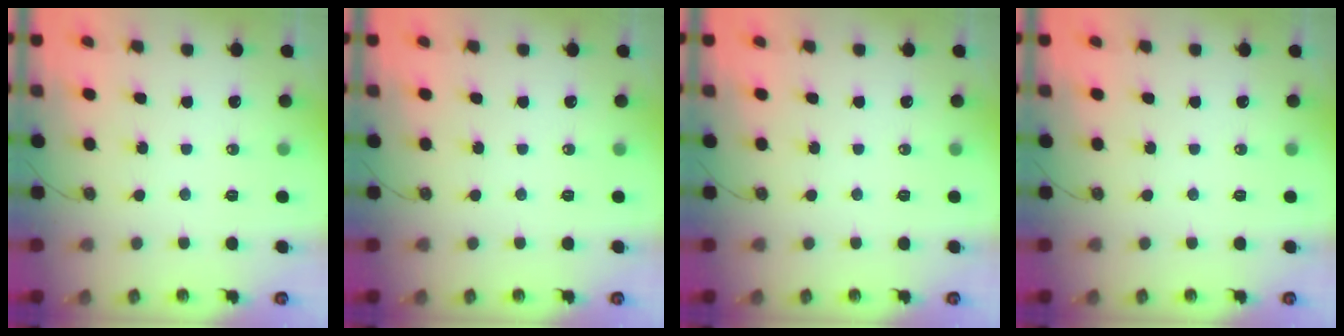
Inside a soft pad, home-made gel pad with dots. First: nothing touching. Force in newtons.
{"total": 0.0}
{"total": 0.0}
{"total": 0.0}